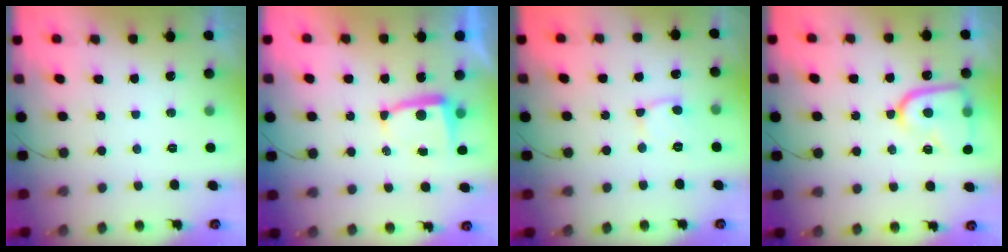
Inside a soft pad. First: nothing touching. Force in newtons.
{"total": 5.2, "press": 5.1, "slide": 0.6}
{"total": 5.0, "press": 5.0, "slide": 0.8}
{"total": 14.5, "press": 14.4, "slide": 1.4}